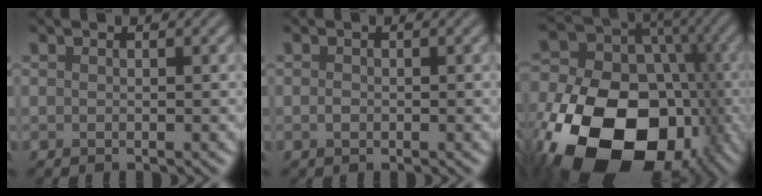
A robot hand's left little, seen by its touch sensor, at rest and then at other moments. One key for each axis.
{"total": 0.6, "fx": -0.1, "fy": 0.5, "fz": 0.4, "tx": -0.007, "ty": -0.002, "tz": -0.003}
{"total": 20.1, "fx": -8.0, "fy": 14.0, "fz": 12.0, "tx": -0.231, "ty": -0.019, "tz": -0.134}